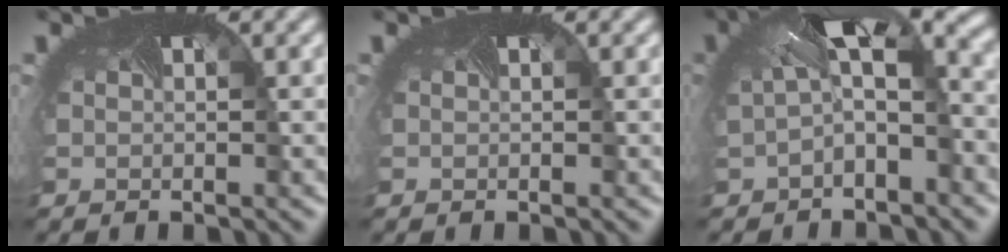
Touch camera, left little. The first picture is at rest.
{"total": 0.0}
{"total": 8.1, "force": [1.5, 3.7, 7.1], "torque": [-0.132, 0.009, 0.021]}